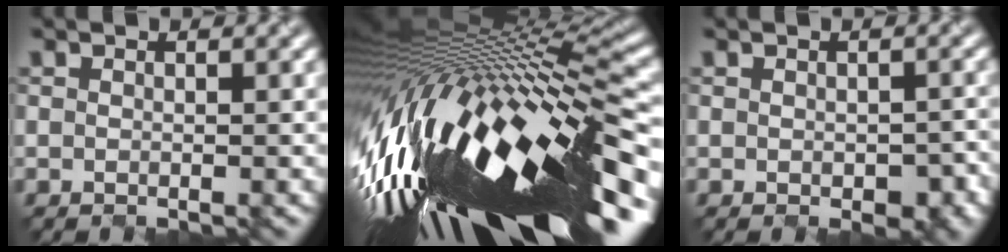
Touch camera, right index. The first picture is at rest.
{"total": 18.8, "force": [-4.0, 4.8, 17.7], "torque": [-0.296, -0.027, -0.064]}
{"total": 3.1, "force": [-1.0, 1.9, 2.2], "torque": [-0.032, -0.012, -0.004]}